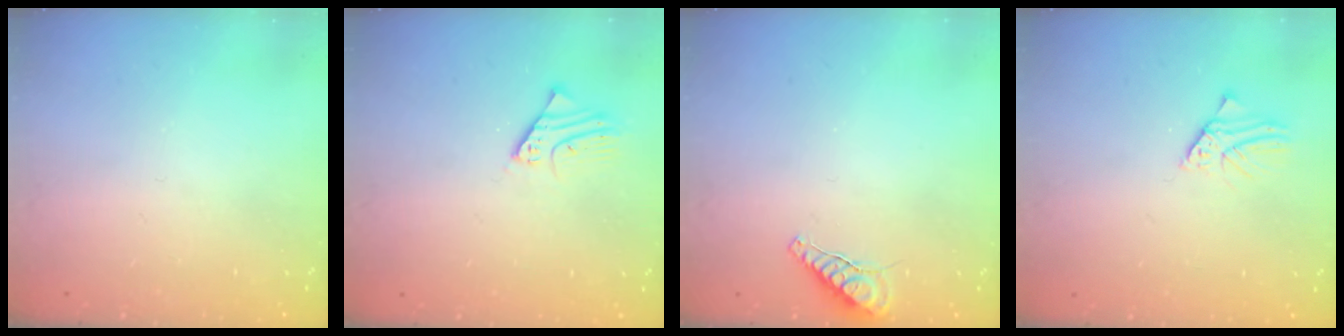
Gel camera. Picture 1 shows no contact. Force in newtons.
{"total": 2.3, "press": 2.3, "slide": 0.1}
{"total": 8.0, "press": 7.9, "slide": 1.1}
{"total": 1.6, "press": 1.6, "slide": 0.2}